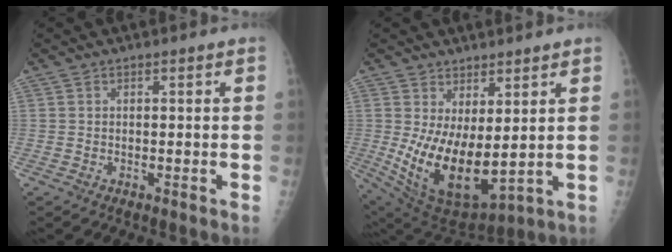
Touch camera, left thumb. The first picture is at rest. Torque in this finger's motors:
{"motor_torque": [0.94, 3.09, 1.63, -0.05, 0.61]}